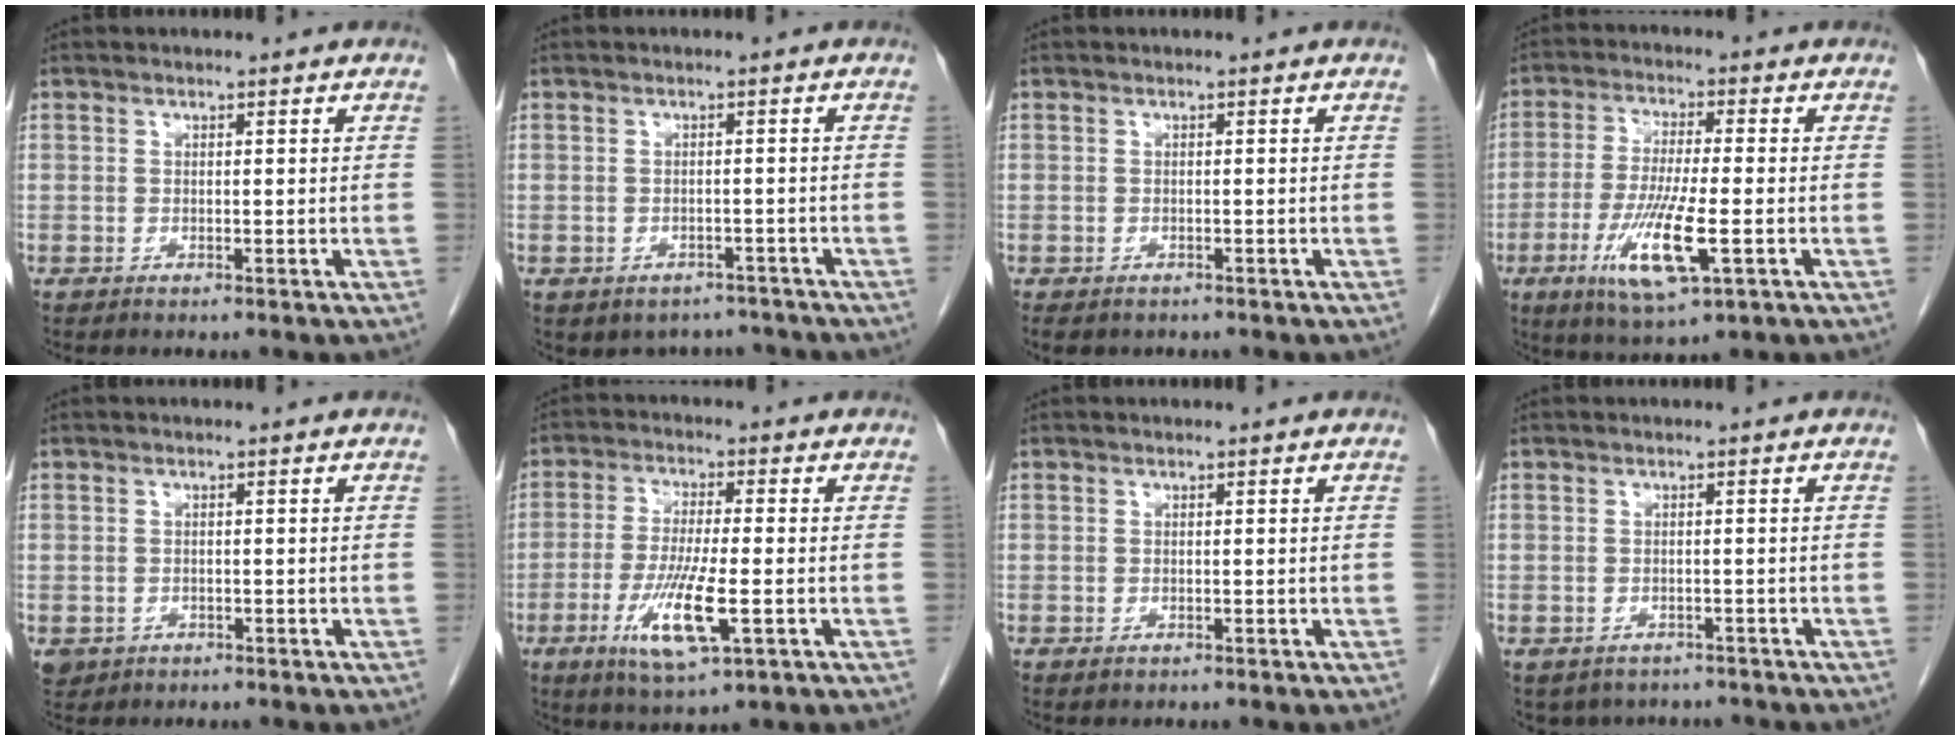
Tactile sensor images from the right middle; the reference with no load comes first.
{"total": 5.2, "force": [-4.2, 3.0, 0.1], "torque": [0.010, 0.014, -0.050]}
{"total": 3.7, "force": [-2.9, 2.0, 1.1], "torque": [-0.014, -0.003, -0.038]}
{"total": 10.6, "force": [-3.3, 1.3, 10.0], "torque": [-0.201, -0.022, -0.058]}
{"total": 3.0, "force": [-1.2, 2.7, 0.7], "torque": [-0.015, 0.000, -0.014]}
{"total": 9.5, "force": [-2.9, 1.2, 9.0], "torque": [-0.180, -0.021, -0.051]}
{"total": 0.8, "force": [-0.2, 0.5, 0.6], "torque": [-0.012, -0.003, 0.002]}
{"total": 5.1, "force": [-4.1, 2.9, 0.7], "torque": [0.001, 0.005, -0.050]}